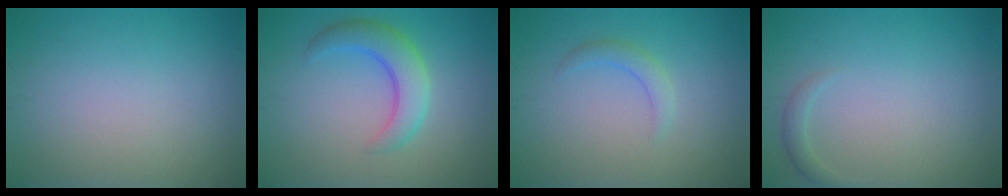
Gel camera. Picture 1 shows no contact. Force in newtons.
{"total": 4.2, "press": 4.2, "slide": 0.1}
{"total": 1.5, "press": 1.5, "slide": 0.1}
{"total": 1.1, "press": 1.1, "slide": 0.0}